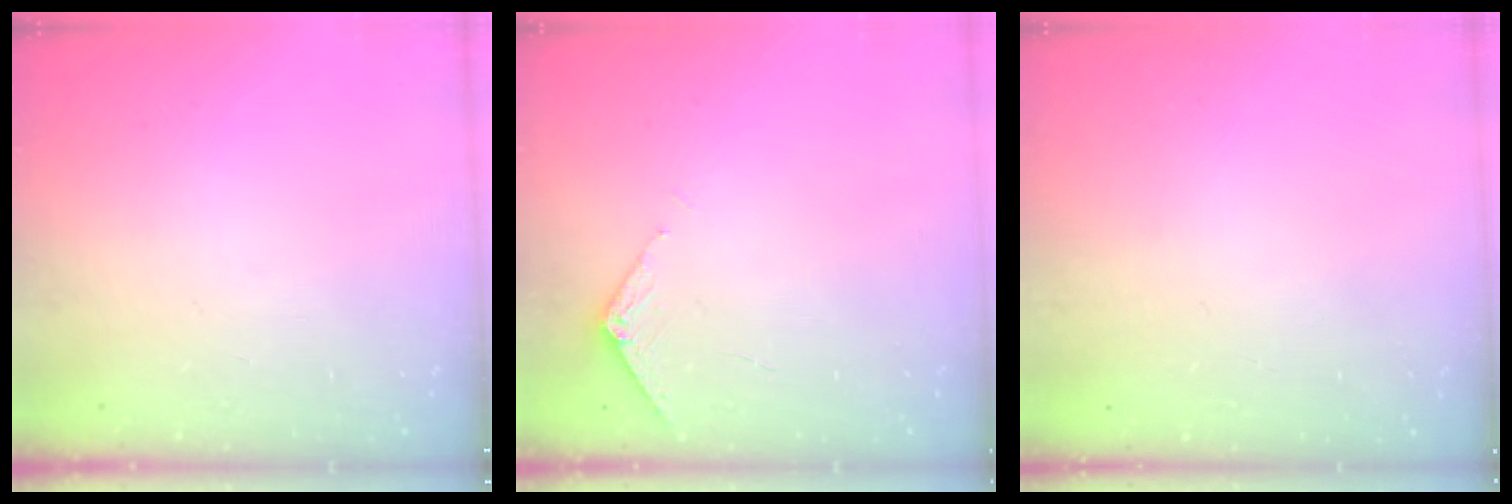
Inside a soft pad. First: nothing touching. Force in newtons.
{"total": 2.9, "press": 2.9, "slide": 0.3}
{"total": 0.7, "press": 0.3, "slide": 0.7}